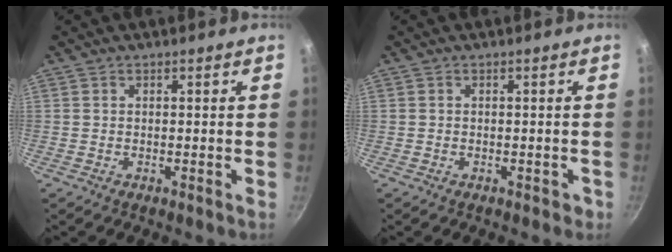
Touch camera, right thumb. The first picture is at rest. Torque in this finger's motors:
{"motor_torque": [-0.08, 0.87, -0.34, -0.03, 0.01]}